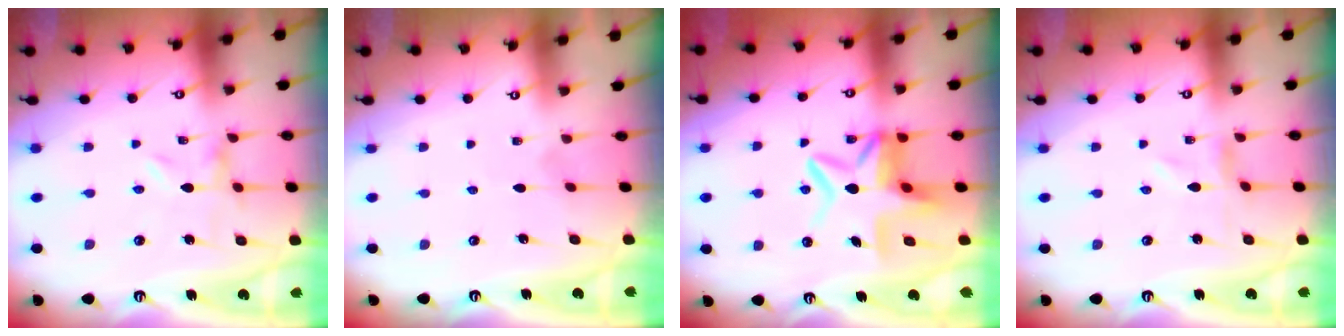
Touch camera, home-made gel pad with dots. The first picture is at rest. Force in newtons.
{"total": 1.2, "press": 1.2, "slide": 0.2}
{"total": 10.5, "press": 10.3, "slide": 2.1}
{"total": 1.2, "press": 1.2, "slide": 0.2}